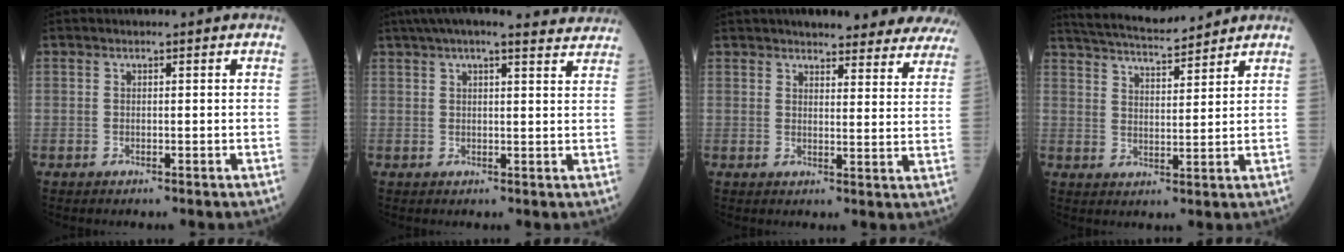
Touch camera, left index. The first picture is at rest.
{"total": 14.6, "force": [13.2, 1.8, 6.2], "torque": [-0.094, 0.035, 0.164]}
{"total": 19.6, "force": [17.9, 3.8, 7.0], "torque": [-0.070, -0.018, 0.200]}
{"total": 11.6, "force": [10.9, 1.2, 4.0], "torque": [-0.083, 0.015, 0.182]}